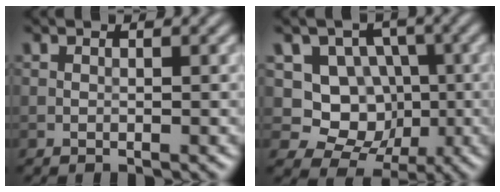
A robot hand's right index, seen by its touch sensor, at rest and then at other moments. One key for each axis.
{"total": 7.5, "fx": 0.2, "fy": 6.9, "fz": 3.0, "tx": -0.039, "ty": 0.006, "tz": -0.021}